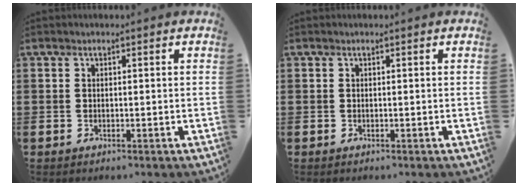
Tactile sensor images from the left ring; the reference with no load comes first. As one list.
[{"total": 0.0}]